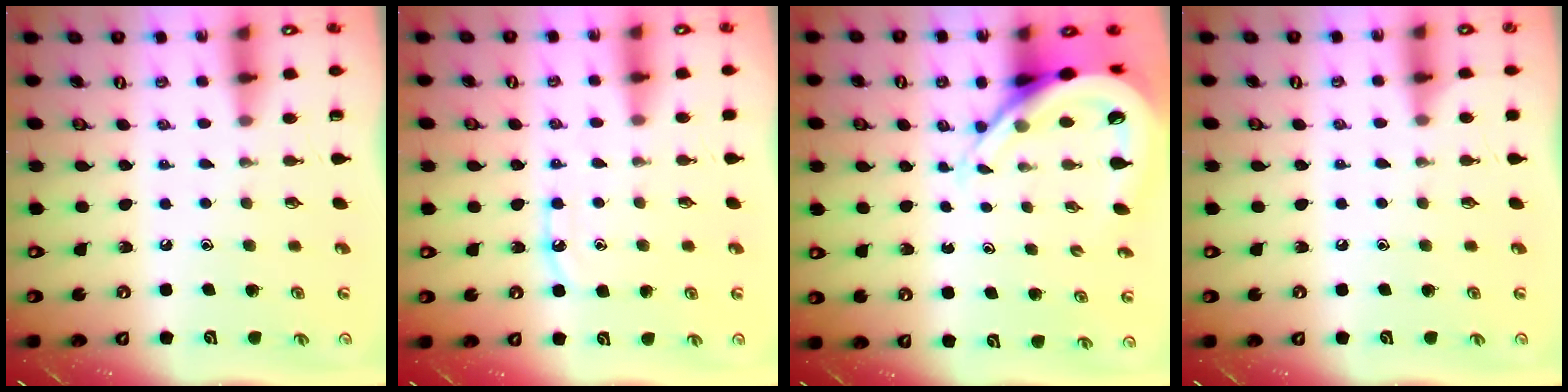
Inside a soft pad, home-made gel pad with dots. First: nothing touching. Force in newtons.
{"total": 6.8, "press": 6.7, "slide": 0.8}
{"total": 9.0, "press": 8.9, "slide": 1.0}
{"total": 3.2, "press": 3.2, "slide": 0.5}